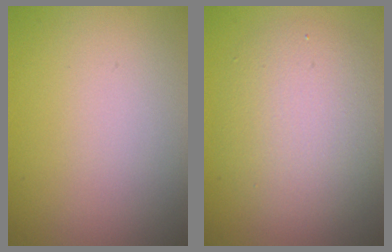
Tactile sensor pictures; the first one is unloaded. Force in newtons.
{"total": 5.4, "press": 5.4, "slide": 0.3}